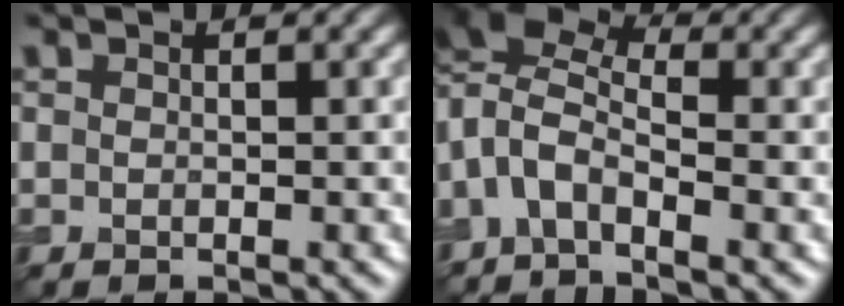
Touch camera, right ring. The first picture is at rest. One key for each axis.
{"total": 7.0, "fx": -1.6, "fy": 3.8, "fz": 5.7, "tx": -0.119, "ty": 0.013, "tz": -0.048}